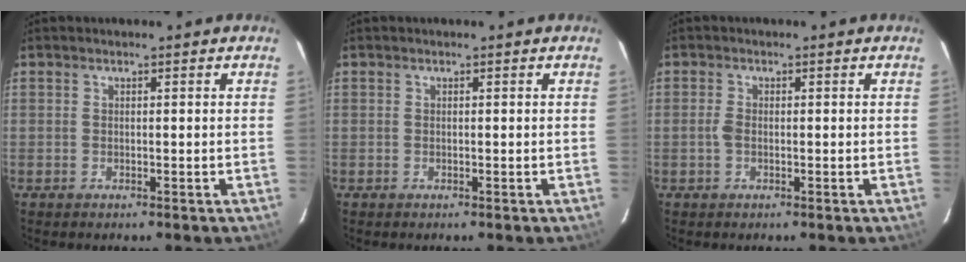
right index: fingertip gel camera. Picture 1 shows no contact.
{"total": 0.0}
{"total": 1.5, "force": [-0.5, 0.9, 1.1], "torque": [-0.026, 0.002, -0.011]}